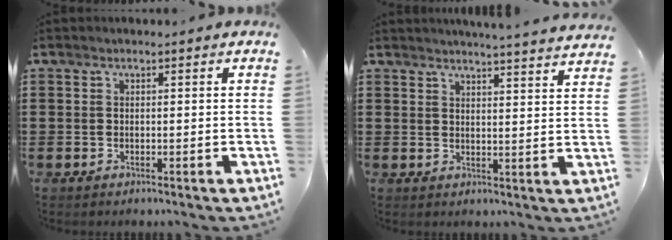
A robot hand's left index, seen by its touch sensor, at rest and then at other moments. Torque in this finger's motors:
{"motor_torque": [0.28, -0.37, 0.24, 0.05]}